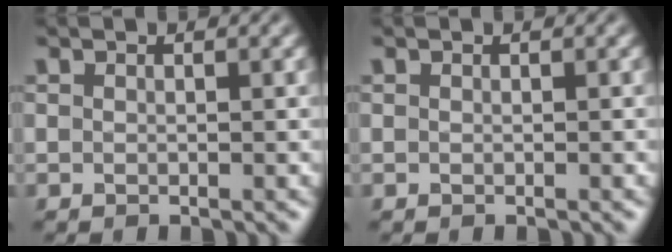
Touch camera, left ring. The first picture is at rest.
{"total": 0.0}